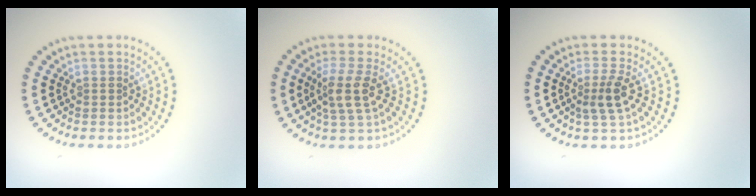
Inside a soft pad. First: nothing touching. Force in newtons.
{"total": 3.0, "press": 2.3, "slide": 1.9}
{"total": 2.3, "press": 1.8, "slide": 1.4}